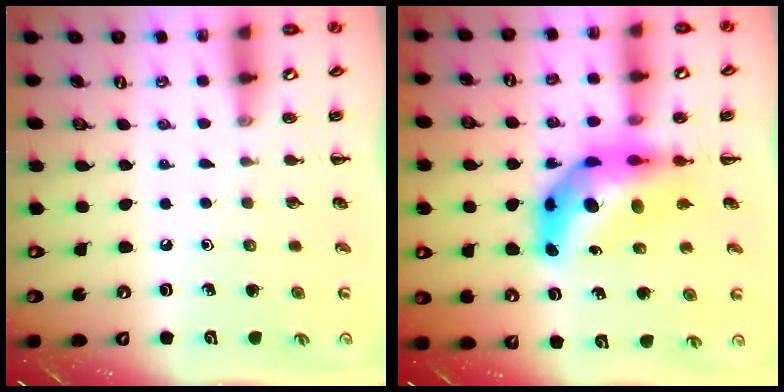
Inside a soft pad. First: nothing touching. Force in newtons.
{"total": 11.3, "press": 10.8, "slide": 3.4}